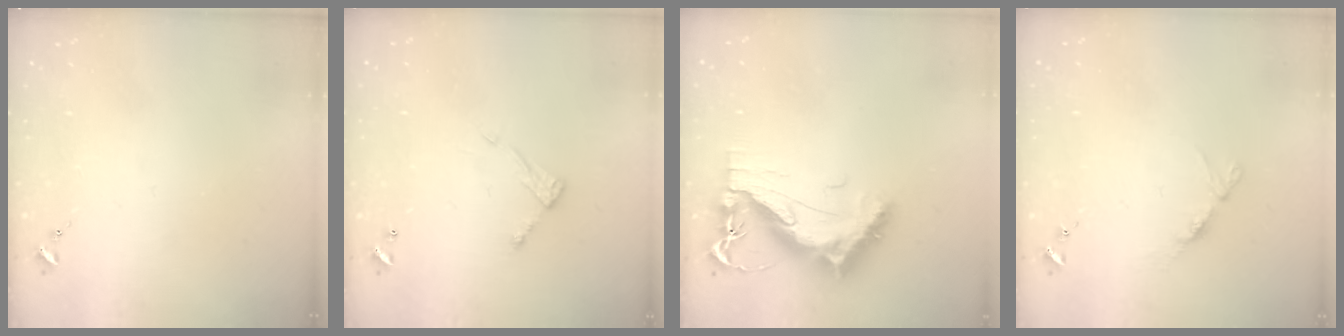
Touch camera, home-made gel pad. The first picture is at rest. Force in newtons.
{"total": 6.6, "press": 6.6, "slide": 0.3}
{"total": 11.9, "press": 11.9, "slide": 1.0}
{"total": 5.5, "press": 5.4, "slide": 0.6}